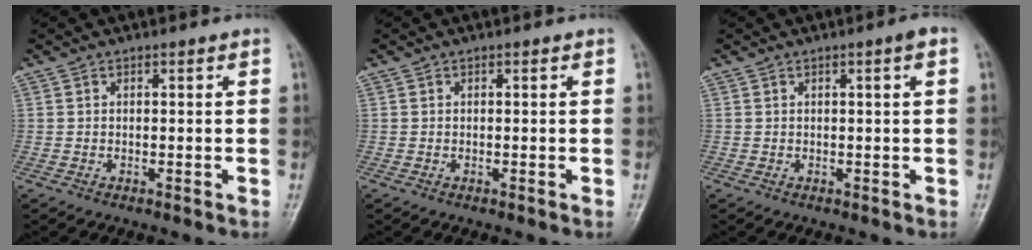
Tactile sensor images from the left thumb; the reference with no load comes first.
{"total": 0.0}
{"total": 1.6, "force": [0.5, -0.1, 1.6], "torque": [-0.026, 0.004, 0.008]}